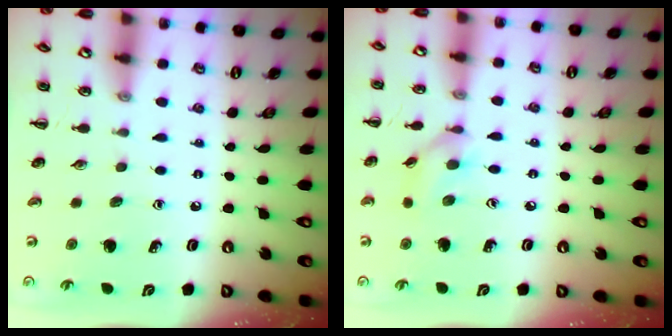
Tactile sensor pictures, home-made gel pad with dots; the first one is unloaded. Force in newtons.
{"total": 6.7, "press": 6.7, "slide": 0.4}